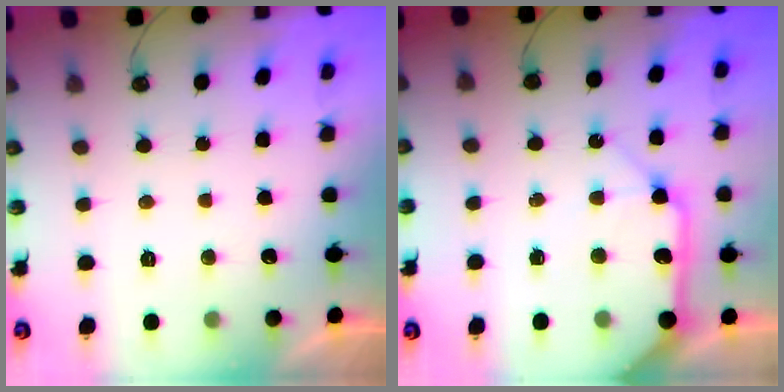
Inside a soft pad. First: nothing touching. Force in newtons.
{"total": 15.4, "press": 15.2, "slide": 2.6}